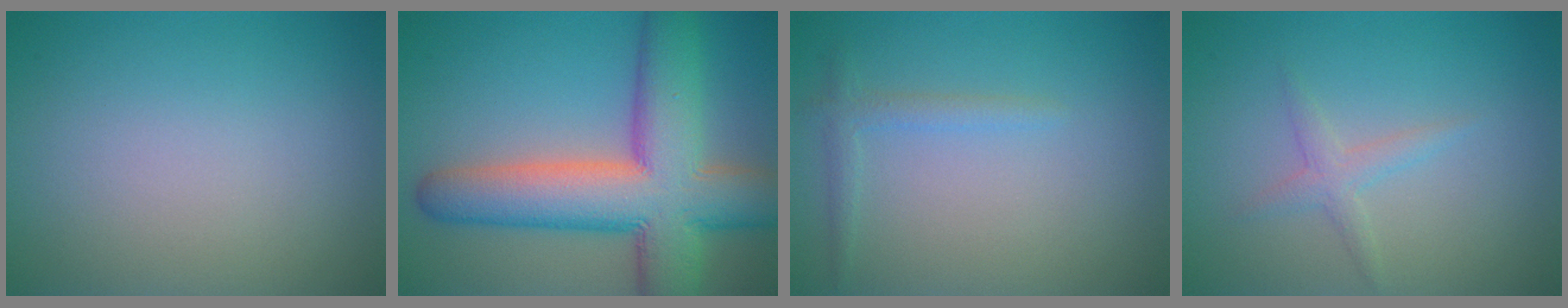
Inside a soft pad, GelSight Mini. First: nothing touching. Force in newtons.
{"total": 12.2, "press": 12.2, "slide": 0.7}
{"total": 1.4, "press": 1.4, "slide": 0.1}
{"total": 1.6, "press": 1.6, "slide": 0.1}